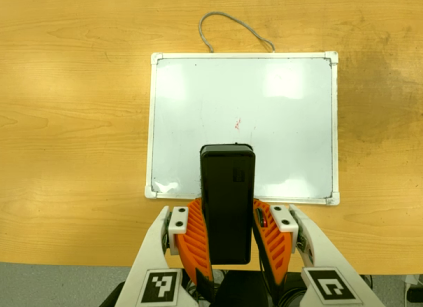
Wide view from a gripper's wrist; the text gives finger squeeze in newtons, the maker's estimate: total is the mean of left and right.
{"total": 7.4, "left": 6.1, "right": 8.7}